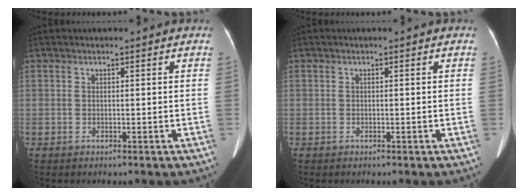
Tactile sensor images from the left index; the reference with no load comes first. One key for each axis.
{"total": 0.0}